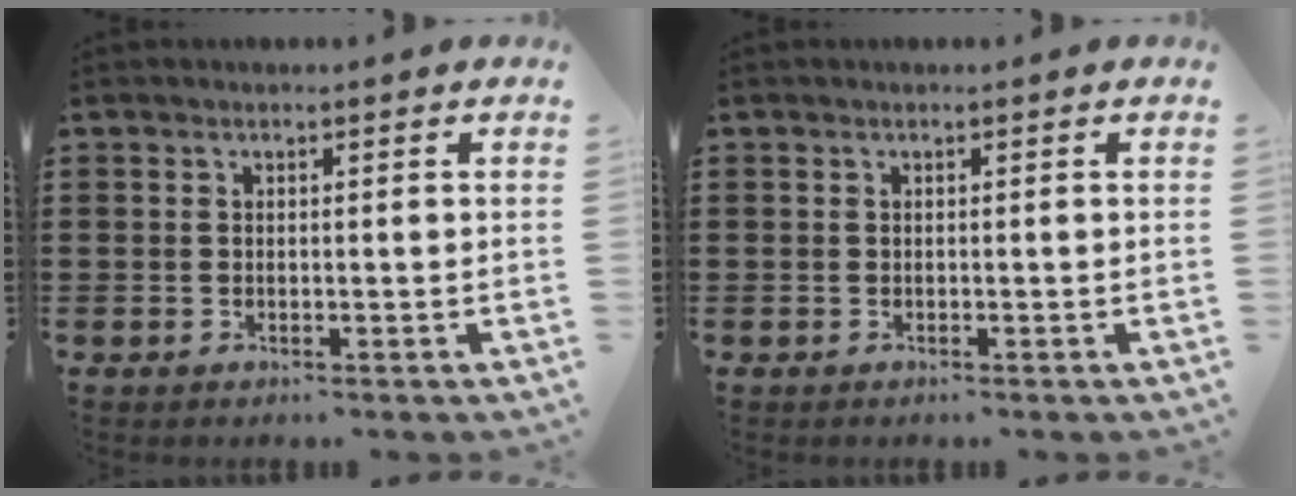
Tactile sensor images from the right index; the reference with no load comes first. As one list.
[{"total": 0.0}]